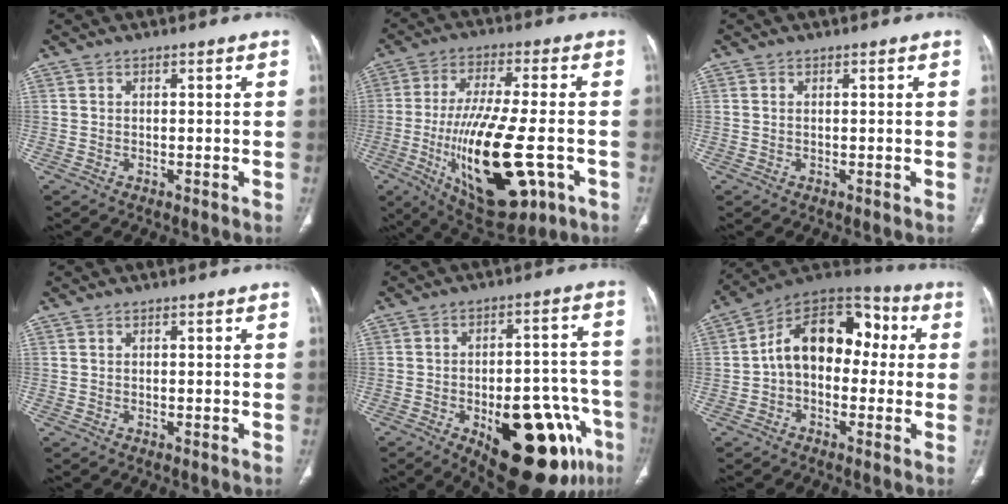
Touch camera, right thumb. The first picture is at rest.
{"total": 22.1, "force": [-5.7, 8.0, 19.8], "torque": [-0.375, -0.007, -0.074]}
{"total": 0.0}
{"total": 0.0}
{"total": 25.0, "force": [-11.0, 10.6, 19.8], "torque": [-0.193, 0.044, -0.134]}
{"total": 15.8, "force": [0.7, 10.5, 11.8], "torque": [-0.146, 0.050, -0.004]}